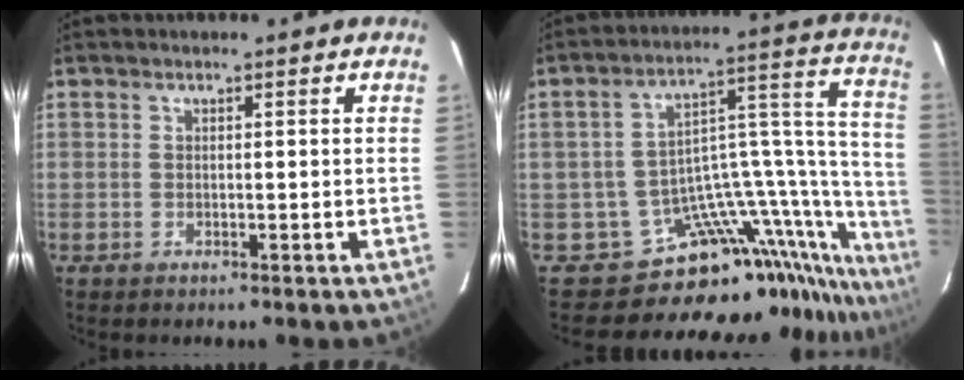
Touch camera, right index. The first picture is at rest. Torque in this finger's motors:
{"motor_torque": [0.75, -0.74, 0.01, -0.05]}